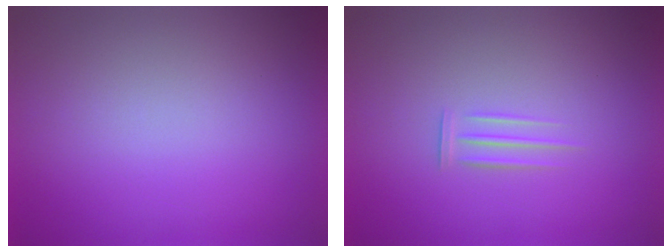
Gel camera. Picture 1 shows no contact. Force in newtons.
{"total": 1.7}